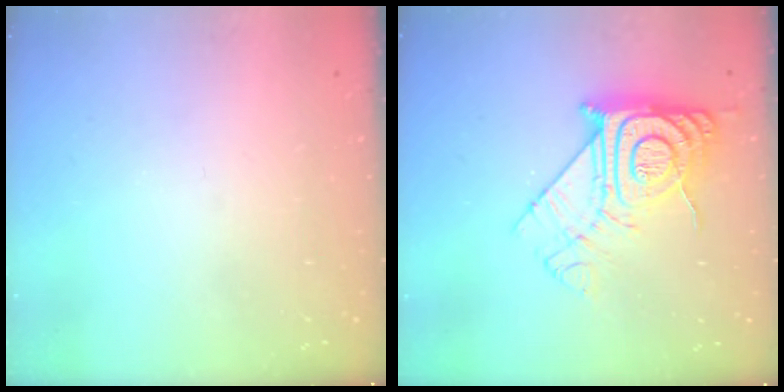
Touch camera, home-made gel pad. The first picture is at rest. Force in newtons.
{"total": 15.1, "press": 15.1, "slide": 1.2}